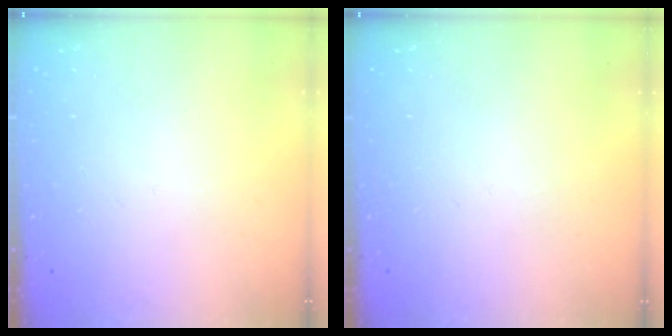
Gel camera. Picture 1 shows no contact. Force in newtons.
{"total": 0.0}